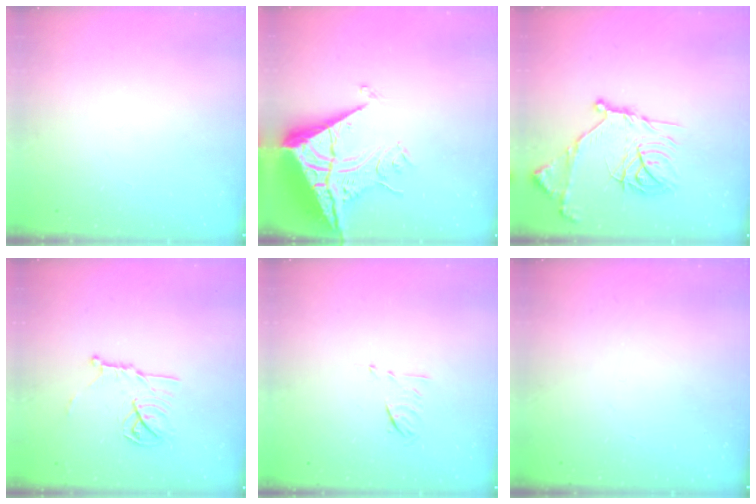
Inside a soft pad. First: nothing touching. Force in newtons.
{"total": 13.3, "press": 13.2, "slide": 1.4}
{"total": 19.2, "press": 19.1, "slide": 1.7}
{"total": 12.4, "press": 12.4, "slide": 0.2}
{"total": 6.6, "press": 6.5, "slide": 1.1}
{"total": 0.0}